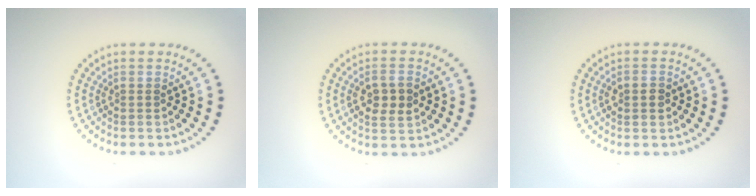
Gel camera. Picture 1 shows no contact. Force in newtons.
{"total": 3.0, "press": 3.0, "slide": 0.2}
{"total": 1.2, "press": 1.2, "slide": 0.2}